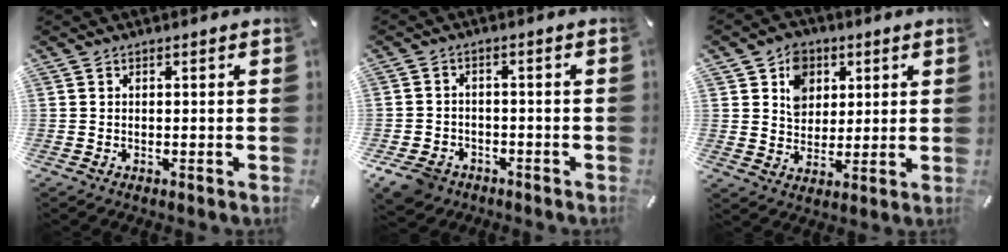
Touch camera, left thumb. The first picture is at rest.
{"total": 5.8, "force": [-3.6, 4.1, 1.8], "torque": [-0.050, 0.014, -0.071]}
{"total": 8.4, "force": [3.3, 7.3, 2.8], "torque": [-0.042, -0.003, 0.058]}